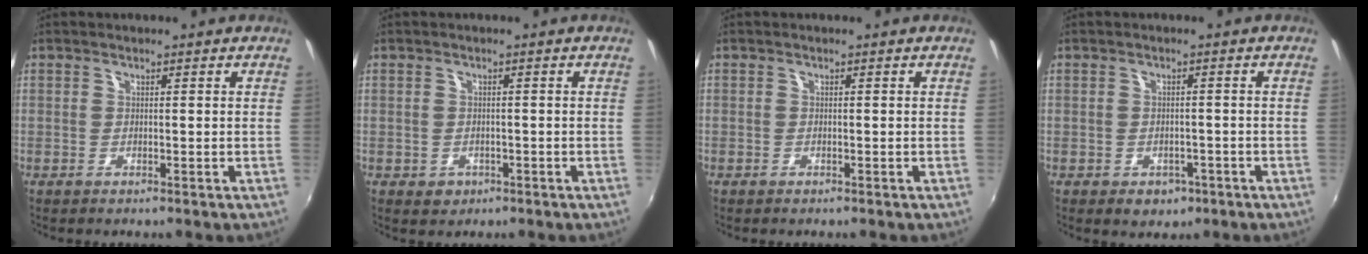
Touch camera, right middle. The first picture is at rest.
{"total": 2.4, "force": [-0.9, 2.1, 0.8], "torque": [-0.019, -0.003, -0.008]}
{"total": 0.6, "force": [-0.4, 0.4, 0.0], "torque": [-0.001, 0.001, -0.008]}
{"total": 4.1, "force": [-2.1, 3.1, 1.7], "torque": [-0.039, -0.007, -0.020]}